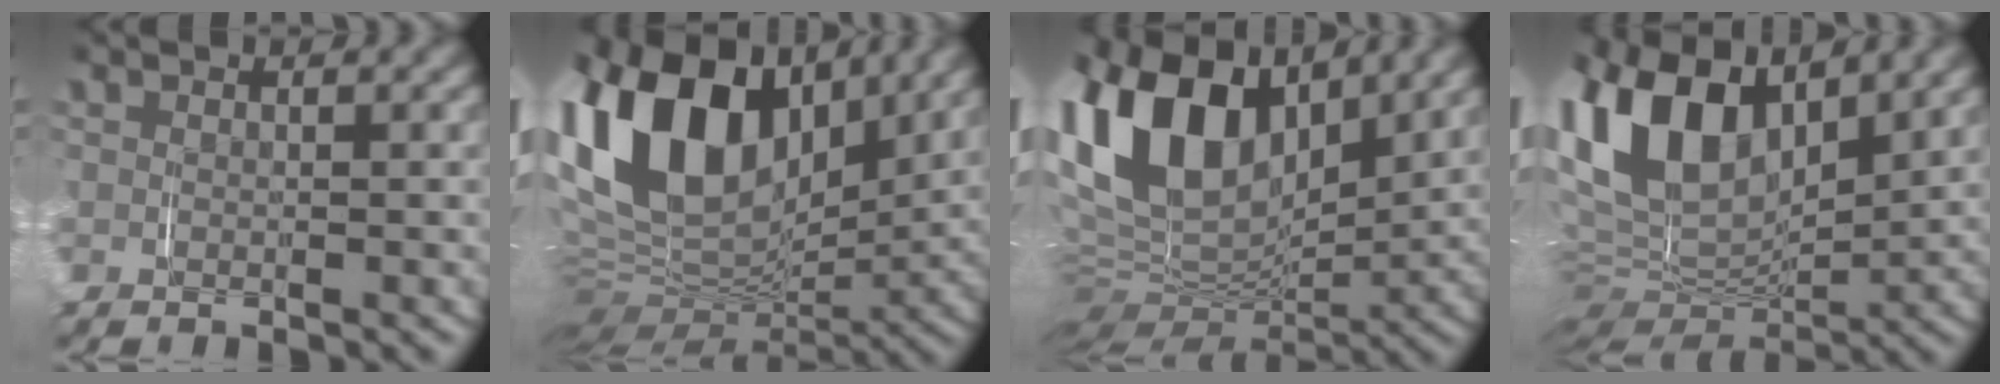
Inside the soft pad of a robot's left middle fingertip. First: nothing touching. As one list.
[{"total": 18.5, "force": [5.4, 11.4, 13.5], "torque": [-0.275, -0.001, 0.093]}, {"total": 16.3, "force": [4.8, 9.8, 12.1], "torque": [-0.256, -0.004, 0.086]}, {"total": 13.9, "force": [4.3, 8.3, 10.3], "torque": [-0.227, -0.006, 0.082]}]